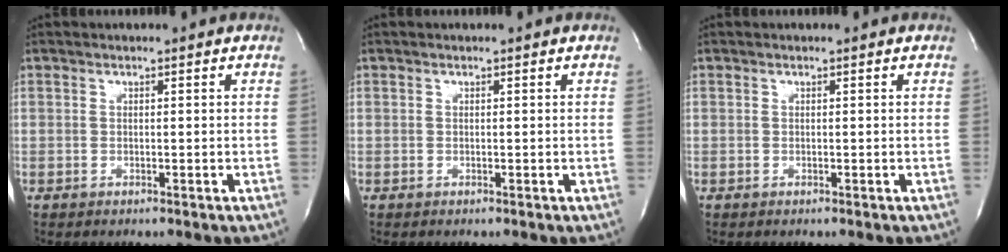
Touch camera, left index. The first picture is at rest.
{"total": 0.0}
{"total": 0.0}